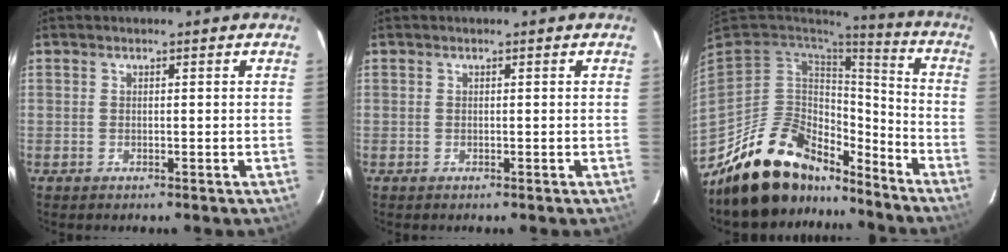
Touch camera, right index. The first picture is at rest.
{"total": 0.0}
{"total": 20.9, "force": [-15.8, 10.2, 9.1], "torque": [-0.195, 0.021, -0.249]}